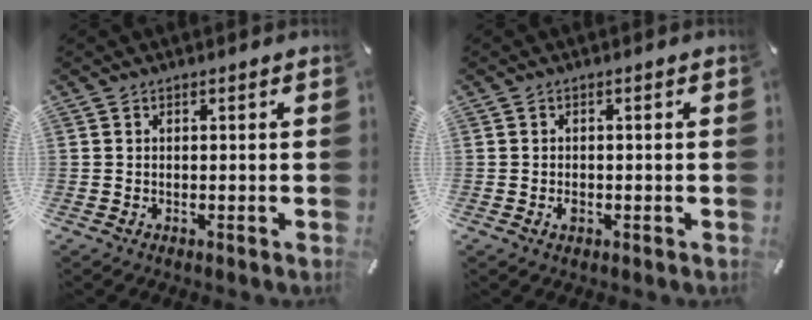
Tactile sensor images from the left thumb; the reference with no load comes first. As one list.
[{"total": 1.2, "force": [-0.5, 0.8, 0.8], "torque": [-0.016, 0.000, -0.010]}]